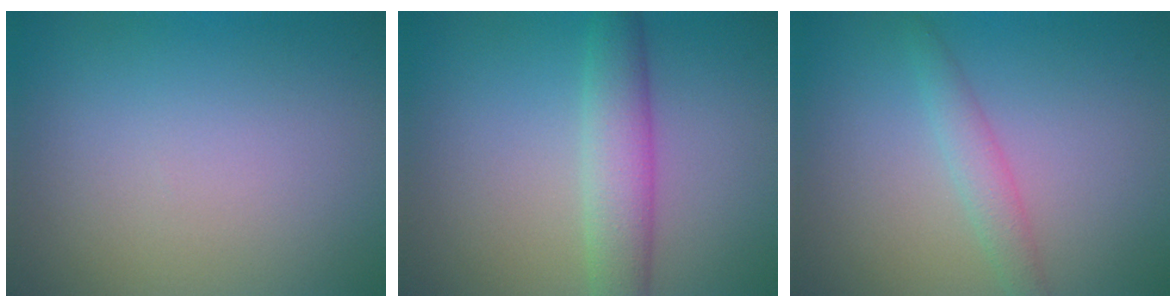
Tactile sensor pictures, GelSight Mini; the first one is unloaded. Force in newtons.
{"total": 4.3, "press": 4.3, "slide": 0.3}
{"total": 2.1, "press": 2.1, "slide": 0.1}